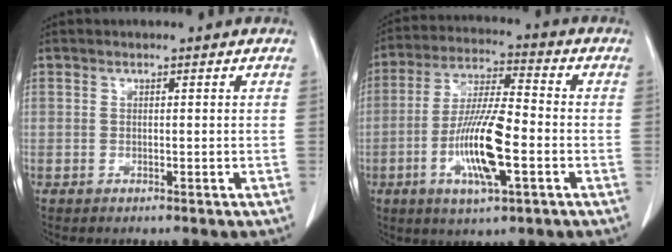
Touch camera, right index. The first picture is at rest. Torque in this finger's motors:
{"motor_torque": [1.59, -0.40, 0.35, 0.13]}